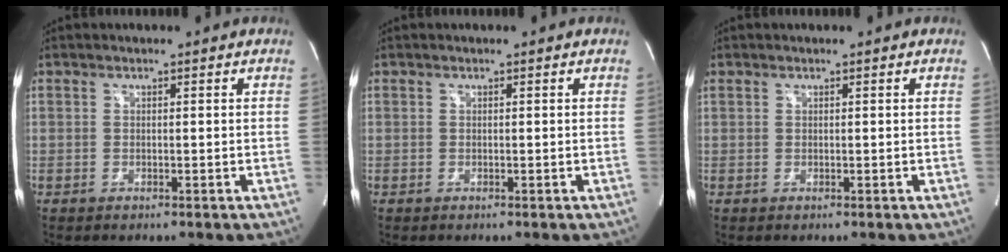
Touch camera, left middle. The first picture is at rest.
{"total": 0.0}
{"total": 0.0}